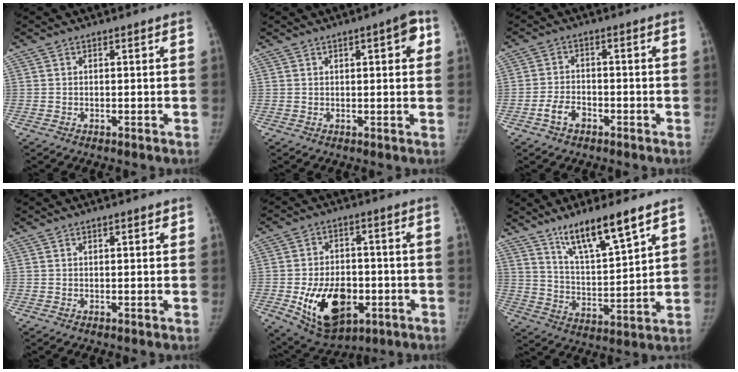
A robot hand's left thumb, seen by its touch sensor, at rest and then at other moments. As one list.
[{"total": 5.0, "force": [1.7, 1.6, 4.4], "torque": [-0.045, 0.004, 0.017]}, {"total": 4.0, "force": [-2.5, 2.5, 2.0], "torque": [-0.037, 0.020, -0.045]}, {"total": 1.5, "force": [0.7, 0.6, 1.2], "torque": [-0.012, 0.001, 0.008]}, {"total": 15.9, "force": [-4.8, 10.2, 11.2], "torque": [-0.148, 0.011, -0.061]}, {"total": 12.9, "force": [8.9, 2.3, 9.1], "torque": [-0.150, -0.054, 0.167]}]